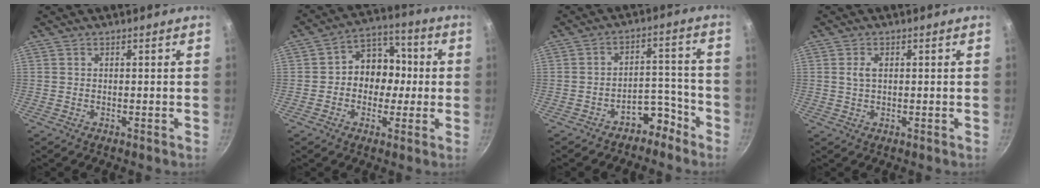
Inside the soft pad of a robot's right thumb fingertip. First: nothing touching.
{"total": 9.9, "force": [-0.5, 8.4, 5.3], "torque": [-0.017, 0.033, -0.024]}
{"total": 6.9, "force": [-5.1, 3.8, 2.8], "torque": [0.005, 0.073, -0.068]}
{"total": 2.3, "force": [0.3, 1.4, 1.8], "torque": [-0.029, 0.004, 0.006]}